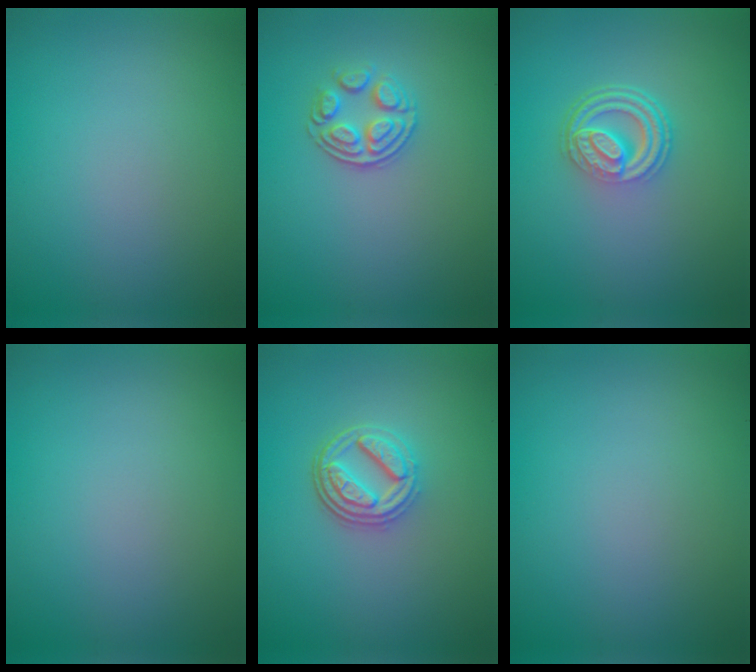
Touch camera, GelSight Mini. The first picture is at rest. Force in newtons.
{"total": 2.9, "press": 2.5, "slide": 1.4}
{"total": 4.7, "press": 3.3, "slide": 3.3}
{"total": 0.0}
{"total": 4.0, "press": 3.3, "slide": 2.3}
{"total": 0.0}